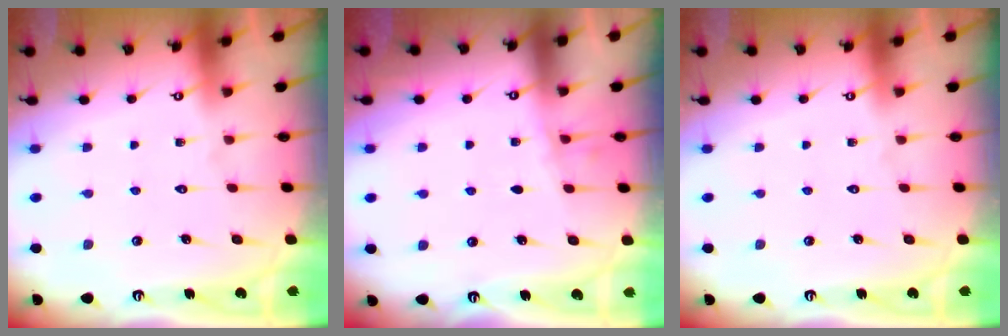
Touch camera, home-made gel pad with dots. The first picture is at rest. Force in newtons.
{"total": 1.8, "press": 1.7, "slide": 0.3}
{"total": 0.0}